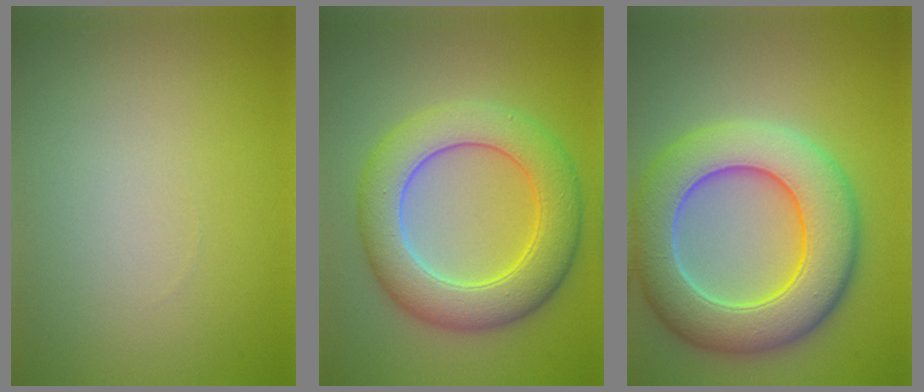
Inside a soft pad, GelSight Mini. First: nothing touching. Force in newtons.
{"total": 7.9, "press": 7.8, "slide": 0.2}
{"total": 9.8, "press": 9.8, "slide": 0.5}